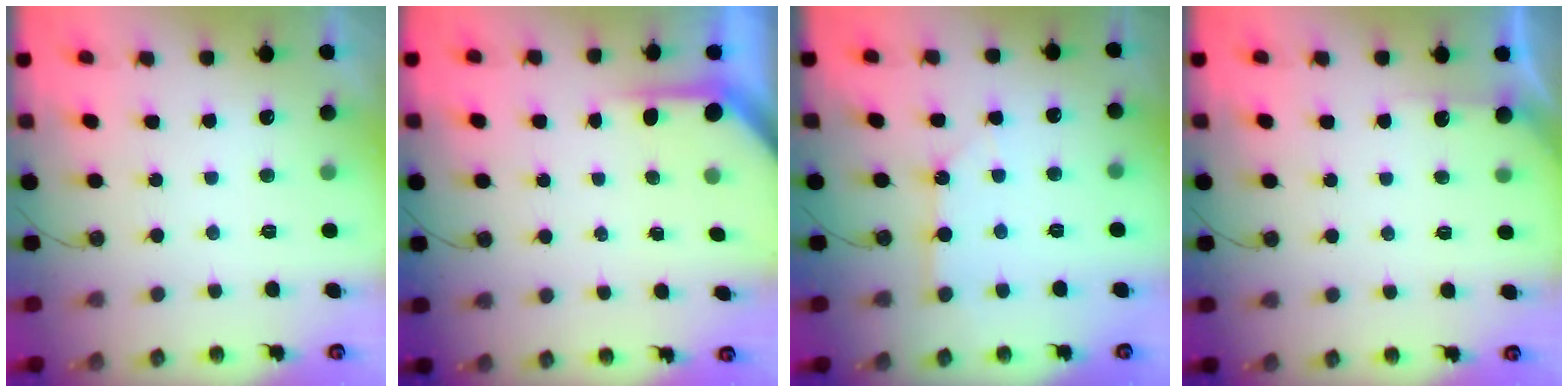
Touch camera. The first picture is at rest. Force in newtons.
{"total": 3.9, "press": 3.9, "slide": 0.3}
{"total": 2.6, "press": 2.6, "slide": 0.3}
{"total": 3.3, "press": 3.3, "slide": 0.3}